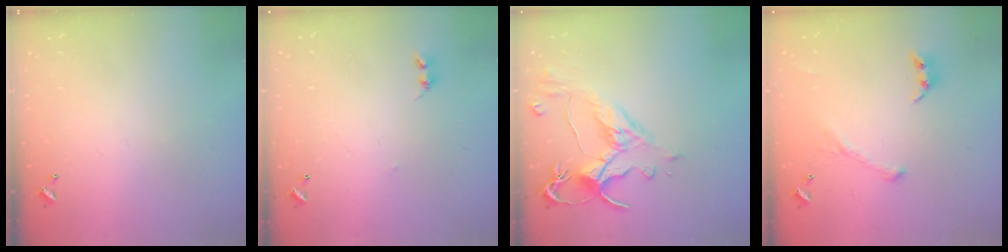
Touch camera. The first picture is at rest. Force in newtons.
{"total": 2.5, "press": 2.4, "slide": 0.4}
{"total": 6.2, "press": 6.0, "slide": 1.6}
{"total": 2.0, "press": 2.0, "slide": 0.4}